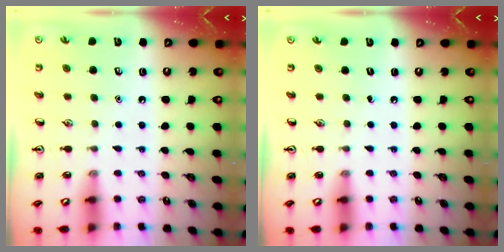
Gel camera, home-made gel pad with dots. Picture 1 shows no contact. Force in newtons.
{"total": 0.0}